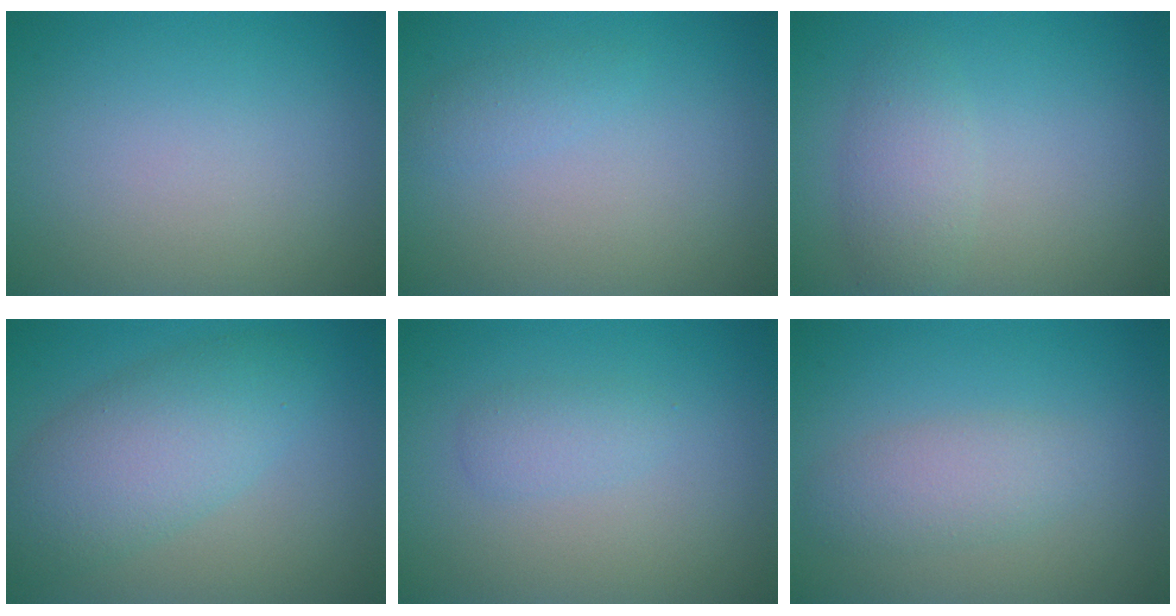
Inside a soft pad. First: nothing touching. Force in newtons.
{"total": 1.1, "press": 1.1, "slide": 0.0}
{"total": 2.4, "press": 2.4, "slide": 0.1}
{"total": 5.8, "press": 5.8, "slide": 0.1}
{"total": 1.4, "press": 1.4, "slide": 0.0}
{"total": 2.6, "press": 2.6, "slide": 0.1}